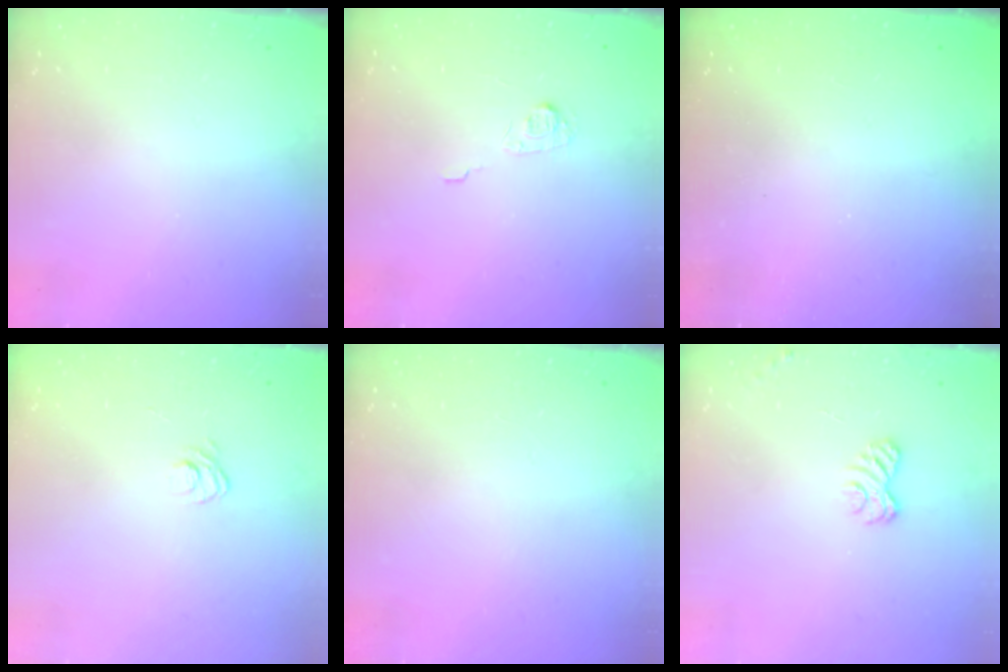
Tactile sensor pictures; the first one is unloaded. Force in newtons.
{"total": 4.7, "press": 4.6, "slide": 0.6}
{"total": 2.5, "press": 2.4, "slide": 0.8}
{"total": 3.7, "press": 3.4, "slide": 1.4}
{"total": 0.0}
{"total": 2.8, "press": 2.5, "slide": 1.3}